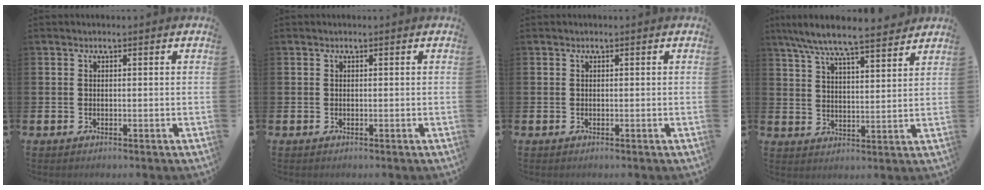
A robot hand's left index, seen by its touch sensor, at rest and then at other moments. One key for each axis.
{"total": 0.0}
{"total": 0.0}
{"total": 7.8, "fx": 7.4, "fy": 0.5, "fz": 2.5, "tx": -0.071, "ty": -0.044, "tz": 0.129}